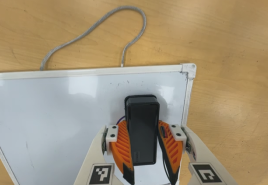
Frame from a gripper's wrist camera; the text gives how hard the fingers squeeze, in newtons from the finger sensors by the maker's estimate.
{"total": 11.5, "left": 10.9, "right": 12.1}